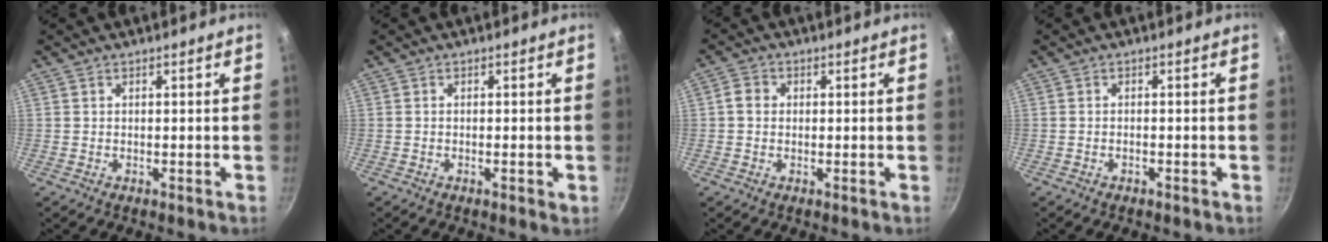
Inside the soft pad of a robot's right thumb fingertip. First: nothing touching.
{"total": 1.4, "force": [-0.5, 0.4, 1.2], "torque": [-0.024, 0.002, -0.011]}
{"total": 2.8, "force": [0.1, 2.4, 1.3], "torque": [-0.019, 0.006, -0.005]}
{"total": 0.8, "force": [-0.6, 0.3, 0.5], "torque": [-0.012, 0.007, -0.011]}